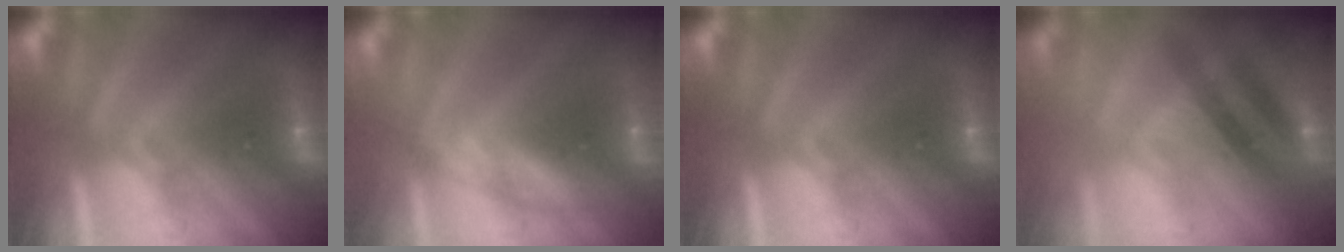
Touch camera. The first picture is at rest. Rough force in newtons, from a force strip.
{"total": 2.8}
{"total": 0.0}
{"total": 2.3}